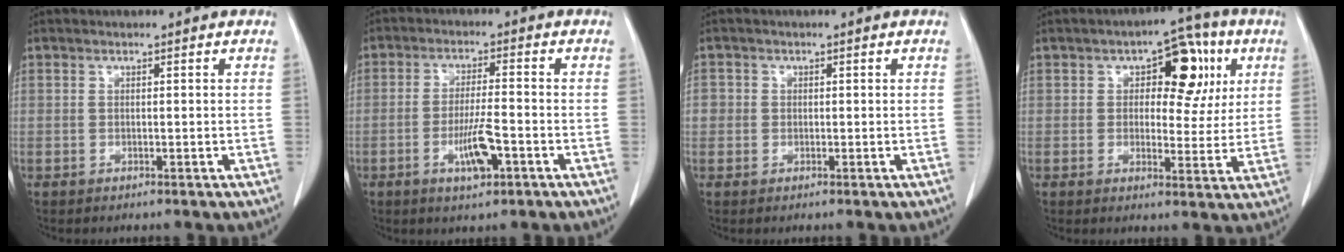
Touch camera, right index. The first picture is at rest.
{"total": 6.0, "force": [-2.4, 0.9, 5.4], "torque": [-0.099, -0.005, -0.040]}
{"total": 1.9, "force": [0.0, 1.9, 0.3], "torque": [0.007, 0.006, -0.001]}
{"total": 9.7, "force": [3.1, 5.0, 7.7], "torque": [-0.092, 0.026, 0.040]}